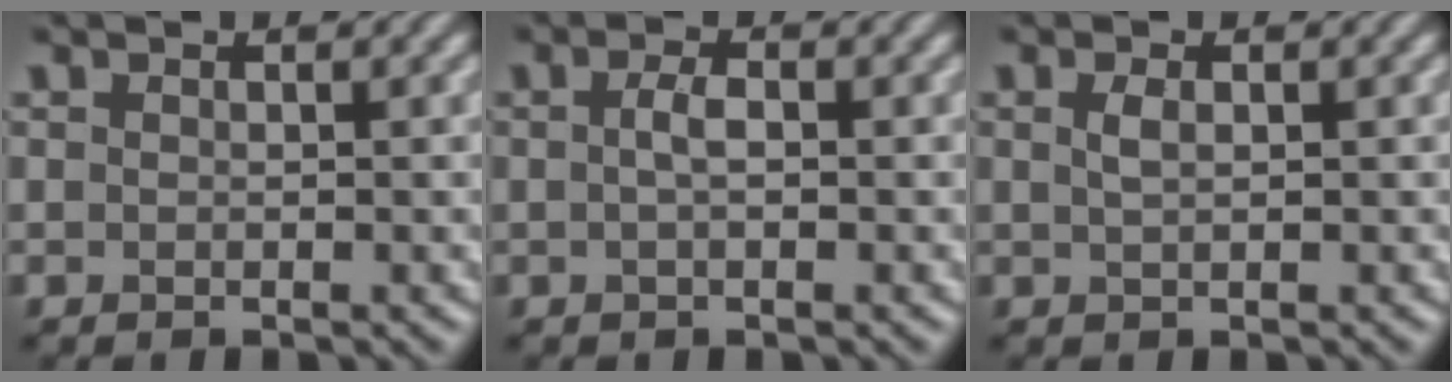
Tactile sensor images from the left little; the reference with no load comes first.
{"total": 1.4, "force": [-0.1, 0.5, 1.3], "torque": [-0.029, 0.002, -0.003]}
{"total": 1.0, "force": [0.3, 0.4, 0.9], "torque": [-0.020, 0.002, 0.006]}